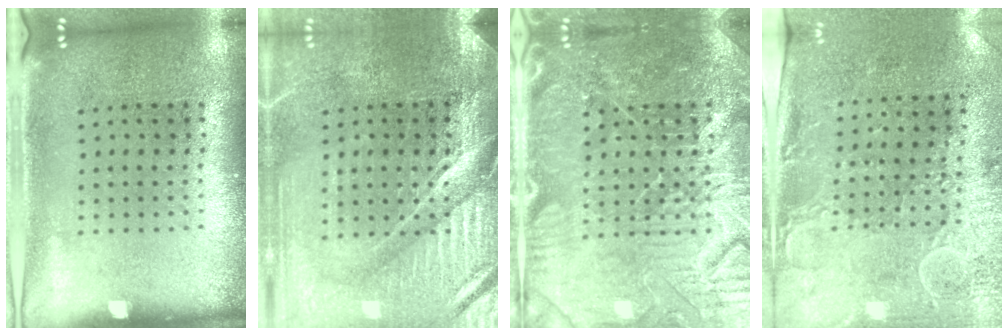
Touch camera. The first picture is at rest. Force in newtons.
{"total": 4.0, "press": 3.7, "slide": 1.5}
{"total": 4.7, "press": 4.6, "slide": 1.0}
{"total": 2.9, "press": 2.4, "slide": 1.7}